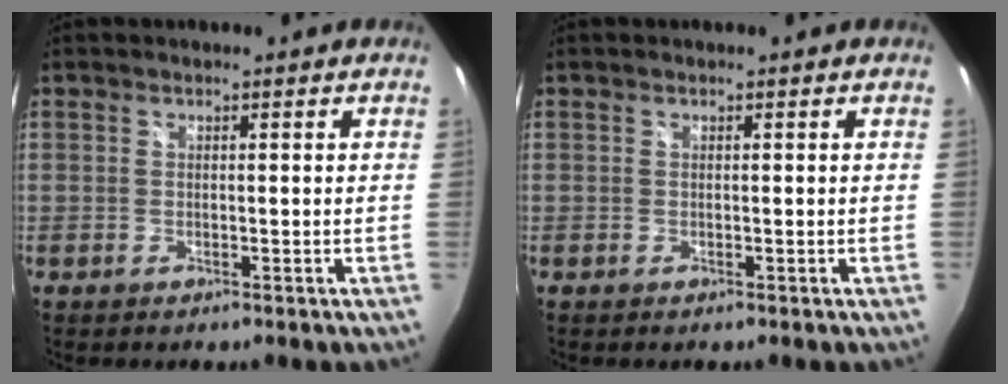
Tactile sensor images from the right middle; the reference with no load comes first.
{"total": 0.0}